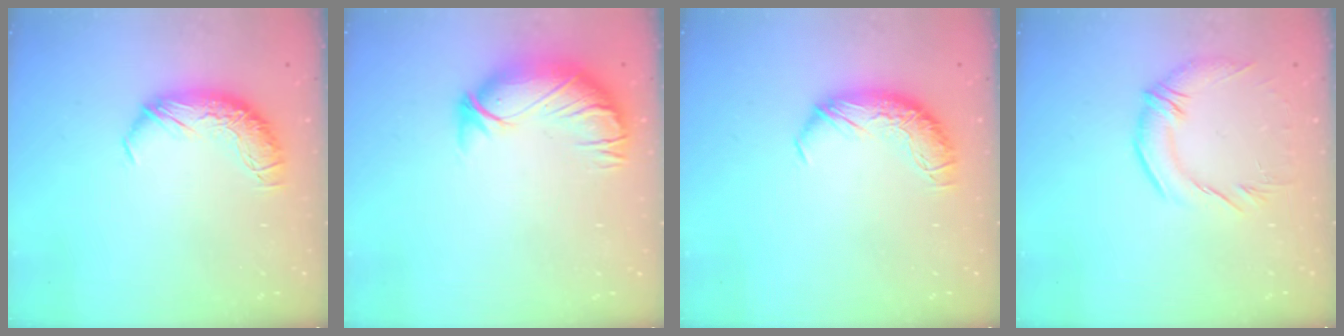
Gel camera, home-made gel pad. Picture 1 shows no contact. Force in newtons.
{"total": 3.0, "press": 0.4, "slide": 2.9}
{"total": 0.0}
{"total": 3.0, "press": 1.4, "slide": 2.6}